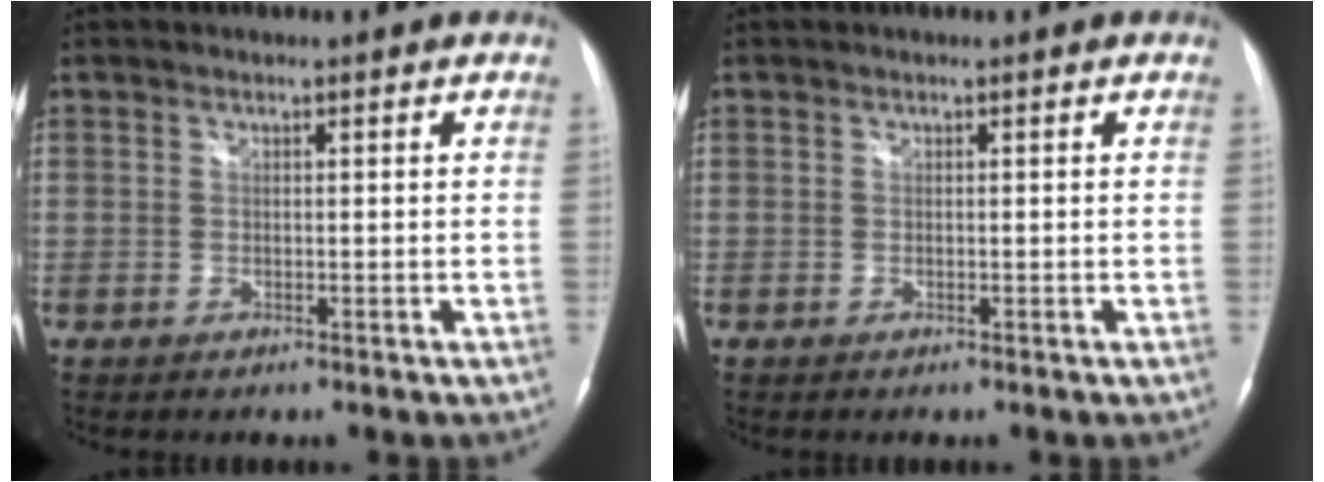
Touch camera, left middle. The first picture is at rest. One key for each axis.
{"total": 0.0}